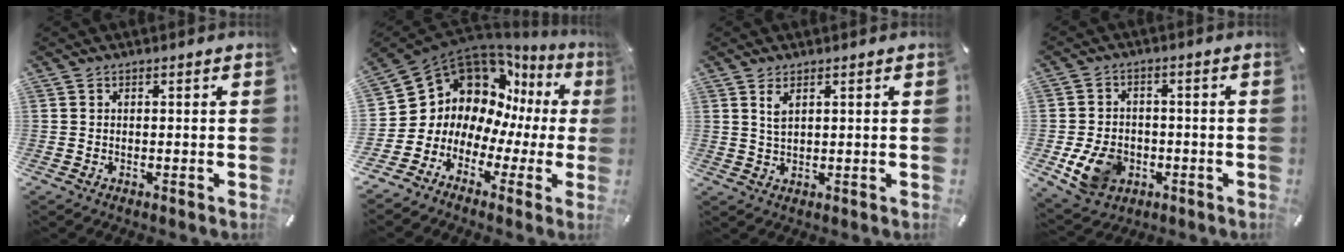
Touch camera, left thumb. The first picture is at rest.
{"total": 12.3, "force": [6.4, 9.8, 3.9], "torque": [-0.081, -0.085, 0.127]}
{"total": 2.9, "force": [1.4, 1.3, 2.2], "torque": [-0.047, 0.002, 0.025]}
{"total": 10.1, "force": [-2.9, 8.0, 5.5], "torque": [-0.119, 0.009, -0.052]}